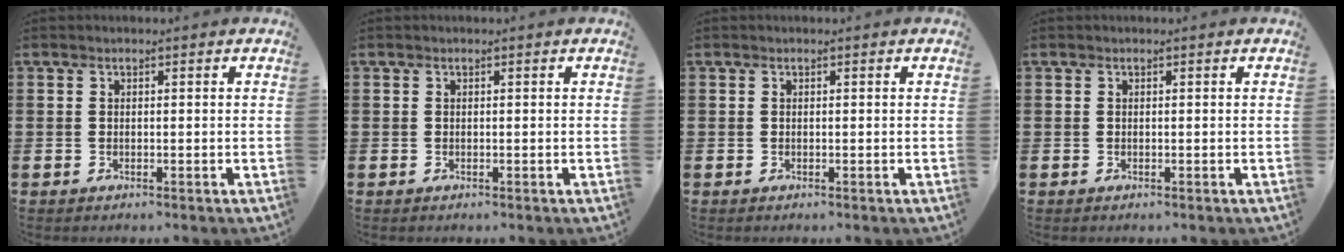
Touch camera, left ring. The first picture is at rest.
{"total": 0.0}
{"total": 0.0}
{"total": 0.0}